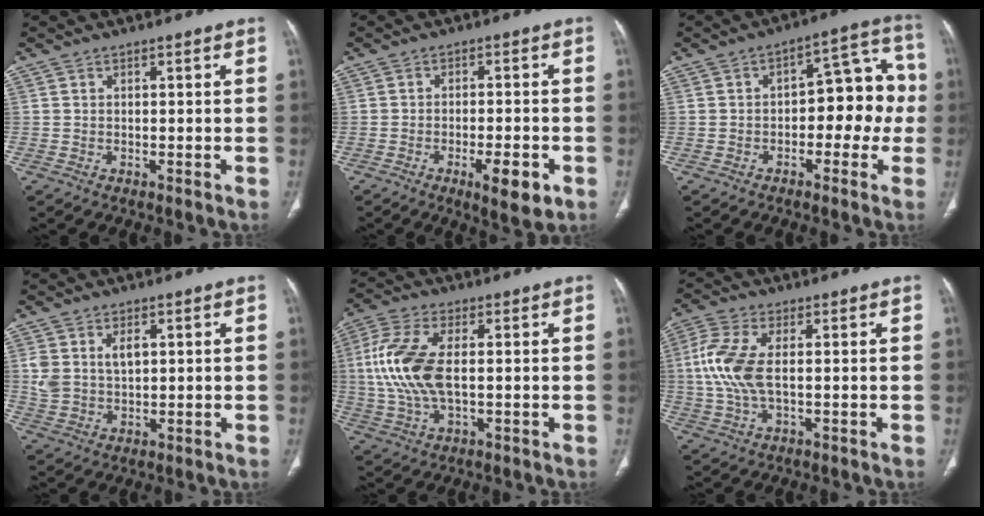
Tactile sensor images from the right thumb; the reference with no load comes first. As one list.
[{"total": 7.3, "force": [-3.2, 2.2, 6.2], "torque": [-0.091, 0.002, -0.043]}, {"total": 11.7, "force": [-1.5, 6.7, 9.5], "torque": [-0.069, 0.050, -0.028]}, {"total": 6.2, "force": [1.8, 3.8, 4.5], "torque": [-0.084, -0.003, 0.043]}, {"total": 12.7, "force": [0.8, 6.0, 11.2], "torque": [-0.260, 0.004, 0.016]}, {"total": 9.3, "force": [0.6, 4.1, 8.3], "torque": [-0.214, 0.005, 0.010]}]